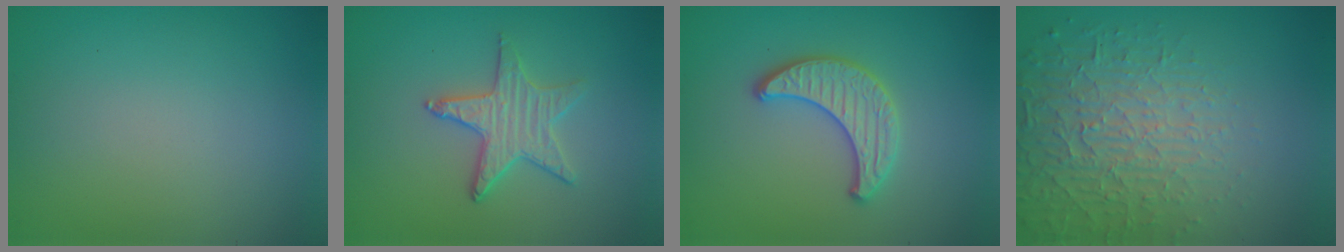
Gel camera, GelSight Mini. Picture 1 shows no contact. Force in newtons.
{"total": 3.0, "press": 2.9, "slide": 0.7}
{"total": 3.2, "press": 3.1, "slide": 0.4}
{"total": 5.5, "press": 4.5, "slide": 3.2}